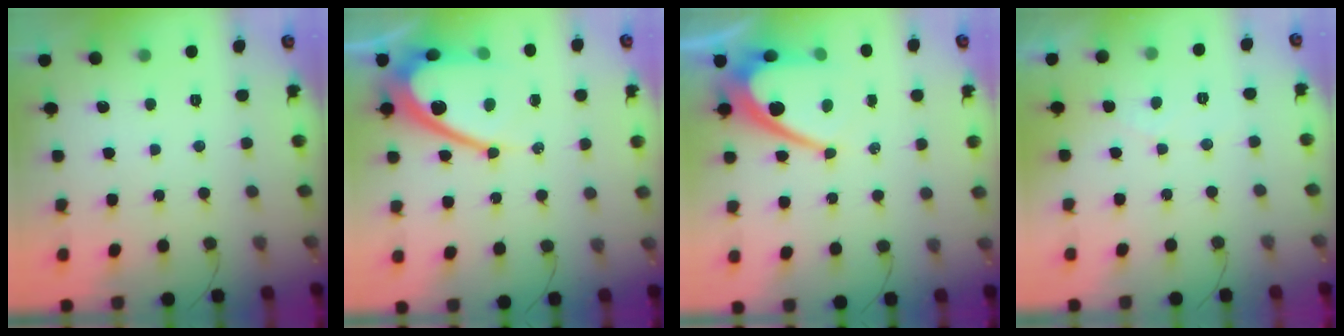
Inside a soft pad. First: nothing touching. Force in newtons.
{"total": 16.3, "press": 16.3, "slide": 1.0}
{"total": 12.2, "press": 12.2, "slide": 1.1}
{"total": 2.2, "press": 2.2, "slide": 0.1}